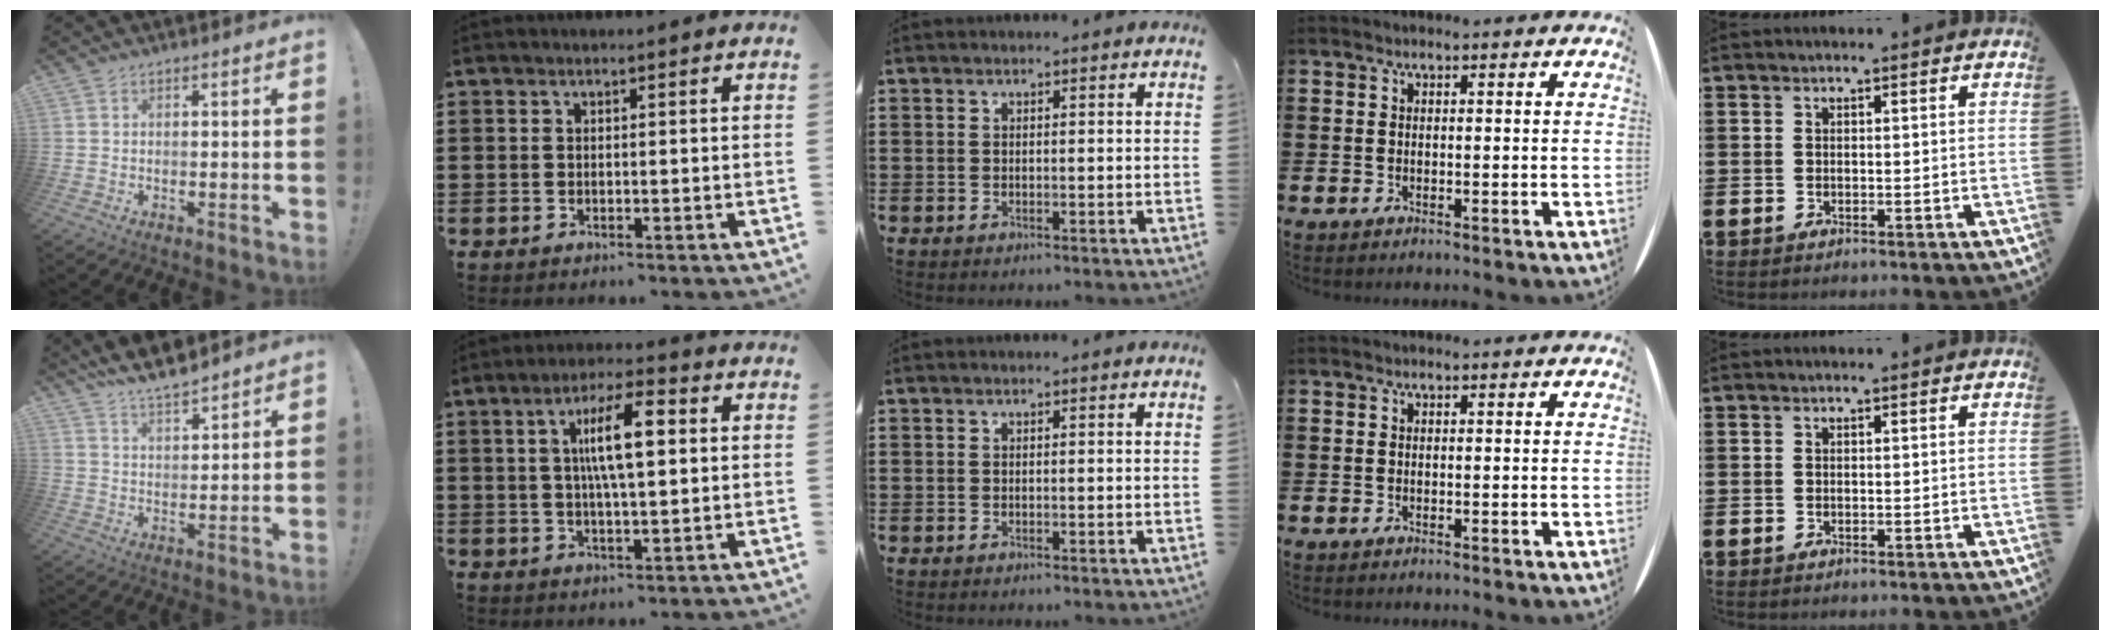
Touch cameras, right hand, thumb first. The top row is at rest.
{"thumb": {"total": 8.3, "force": [7.4, 1.8, 3.1], "torque": [-0.067, -0.050, 0.140]}, "index": {"total": 9.1, "force": [1.8, 2.2, 8.6], "torque": [-0.173, 0.008, 0.025]}}